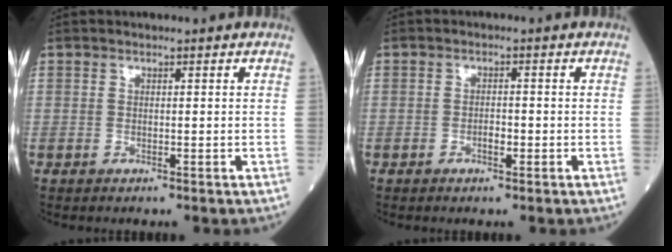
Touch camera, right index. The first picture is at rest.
{"total": 1.8, "force": [-0.8, 0.6, 1.5], "torque": [-0.025, 0.002, -0.014]}